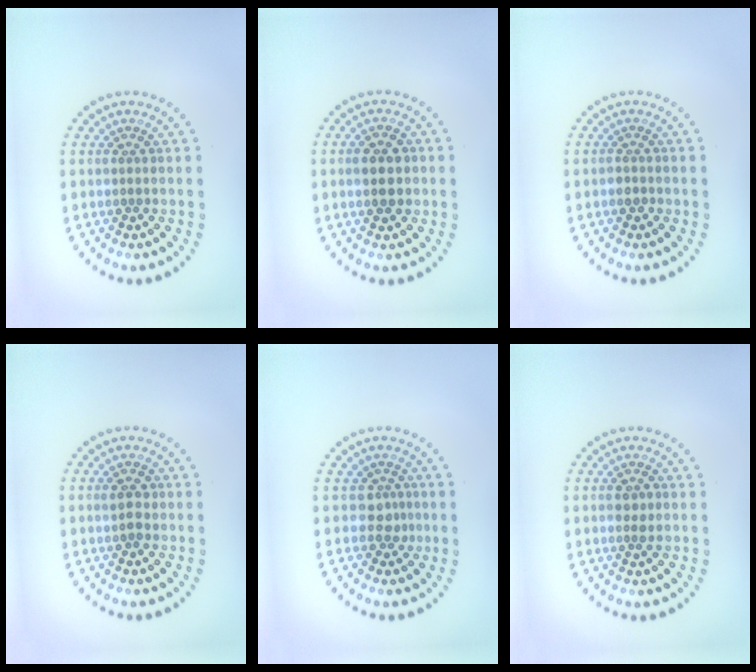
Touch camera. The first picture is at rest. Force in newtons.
{"total": 3.3, "press": 3.3, "slide": 0.1}
{"total": 1.0, "press": 0.8, "slide": 0.5}
{"total": 1.6, "press": 1.5, "slide": 0.2}
{"total": 1.8, "press": 1.4, "slide": 1.1}
{"total": 1.5, "press": 1.5, "slide": 0.1}